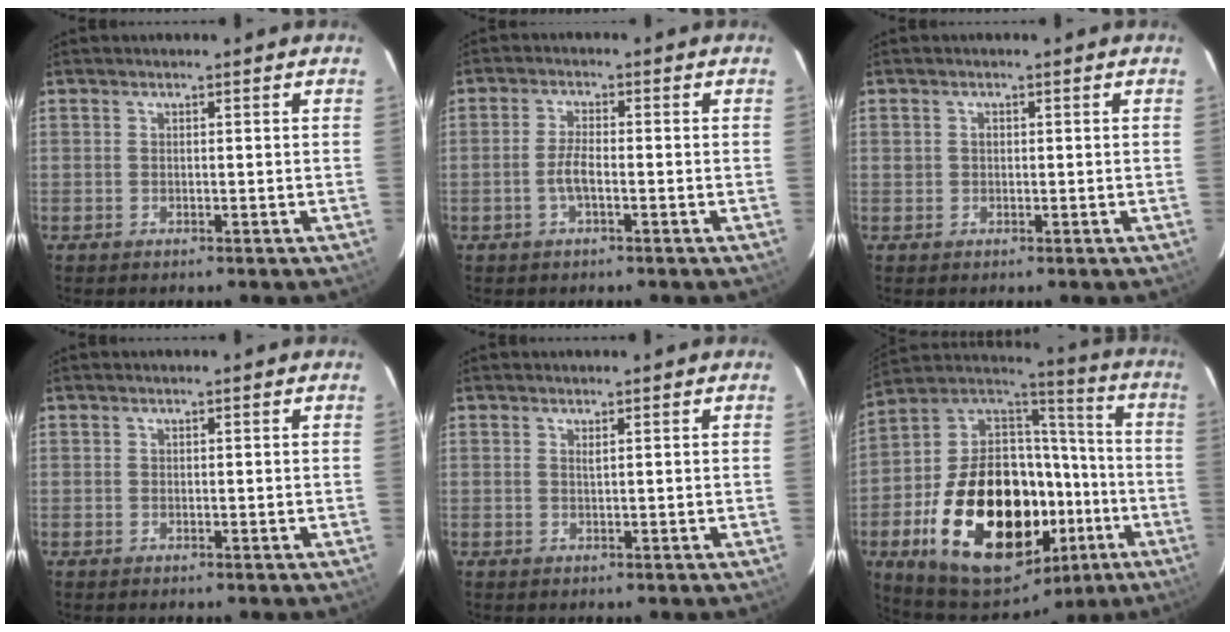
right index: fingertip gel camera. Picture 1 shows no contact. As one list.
[{"total": 3.1, "force": [-1.1, 0.7, 2.8], "torque": [-0.061, 0.004, -0.021]}, {"total": 1.0, "force": [0.1, 1.0, 0.3], "torque": [-0.001, 0.003, 0.002]}, {"total": 0.0}, {"total": 0.6, "force": [0.4, -0.1, 0.3], "torque": [-0.005, 0.001, 0.008]}, {"total": 35.1, "force": [-12.0, 21.2, 25.2], "torque": [-0.475, 0.028, -0.168]}]